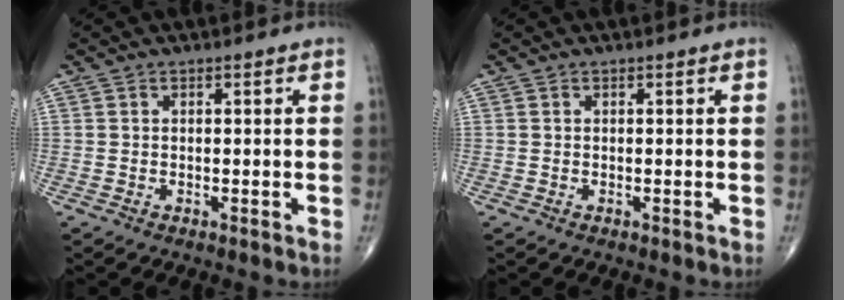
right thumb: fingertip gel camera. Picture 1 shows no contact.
{"total": 0.0}